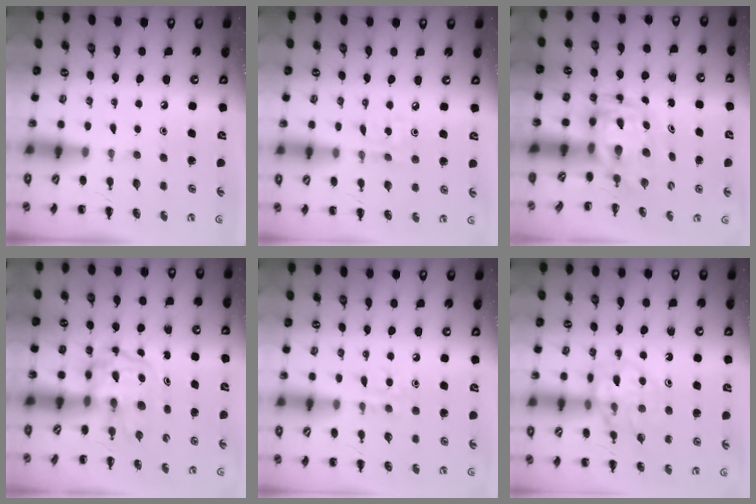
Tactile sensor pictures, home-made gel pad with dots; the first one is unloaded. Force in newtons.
{"total": 3.4, "press": 3.2, "slide": 1.1}
{"total": 3.2, "press": 3.1, "slide": 0.6}
{"total": 3.5, "press": 3.5, "slide": 0.5}
{"total": 4.6, "press": 4.5, "slide": 1.1}
{"total": 13.6, "press": 13.5, "slide": 1.7}